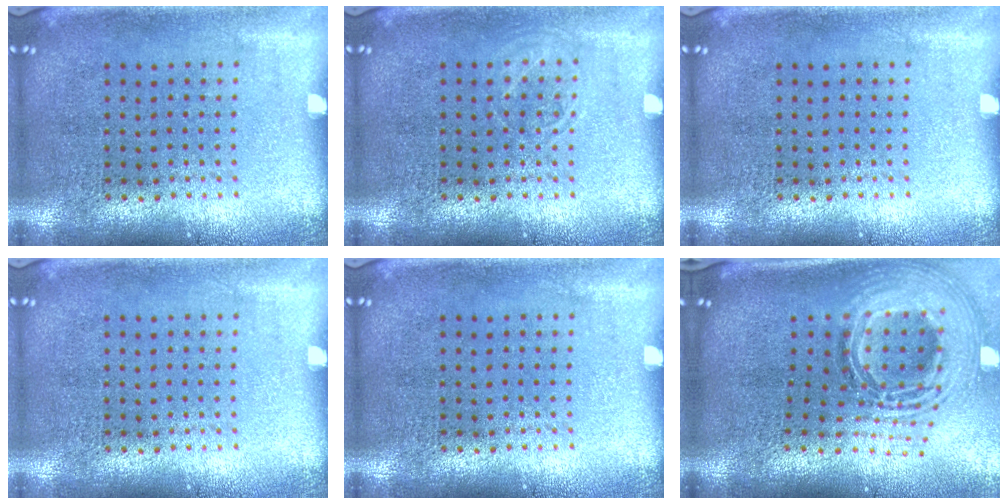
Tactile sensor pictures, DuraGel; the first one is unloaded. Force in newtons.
{"total": 1.0, "press": 1.0, "slide": 0.1}
{"total": 0.0}
{"total": 0.0}
{"total": 0.0}
{"total": 3.0, "press": 2.0, "slide": 2.2}